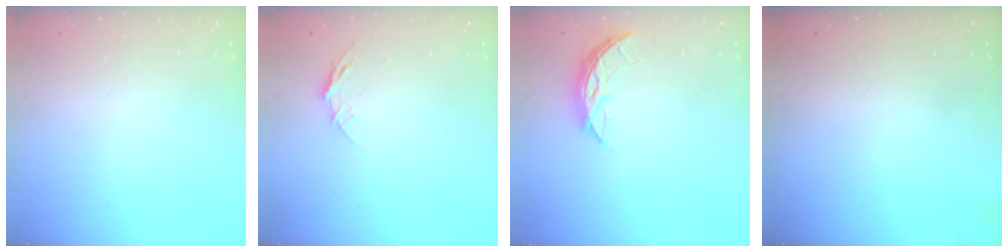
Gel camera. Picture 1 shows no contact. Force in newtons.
{"total": 6.5, "press": 6.5, "slide": 0.6}
{"total": 6.1, "press": 6.1, "slide": 0.4}
{"total": 0.0}